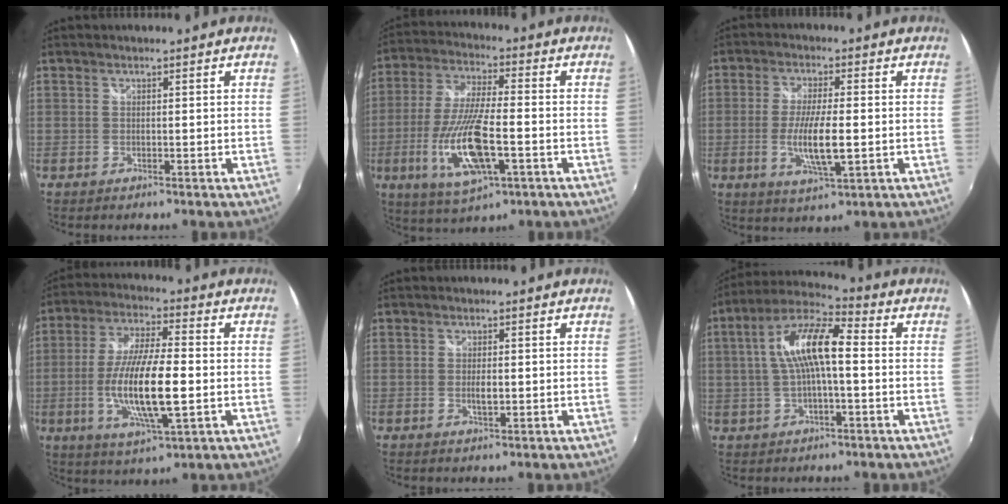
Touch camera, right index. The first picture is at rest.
{"total": 15.8, "force": [-4.9, 4.7, 14.3], "torque": [-0.301, -0.020, -0.087]}
{"total": 8.6, "force": [-1.5, 1.6, 8.3], "torque": [-0.159, -0.015, -0.026]}
{"total": 15.0, "force": [-2.7, 3.2, 14.4], "torque": [-0.283, -0.013, -0.049]}
{"total": 1.8, "force": [-0.2, 0.7, 1.7], "torque": [-0.030, -0.004, -0.002]}
{"total": 11.9, "force": [0.5, 3.5, 11.4], "torque": [-0.219, 0.022, 0.005]}